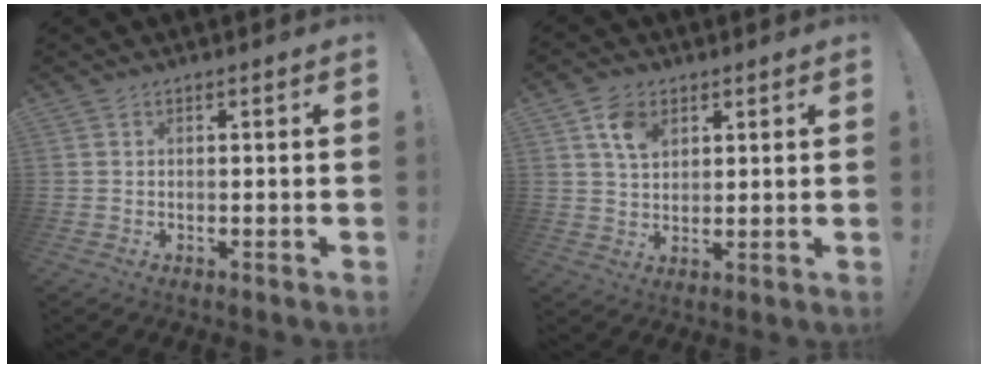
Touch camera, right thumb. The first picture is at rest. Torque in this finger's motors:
{"motor_torque": [0.37, -0.22, 0.21, 0.17, 0.01]}